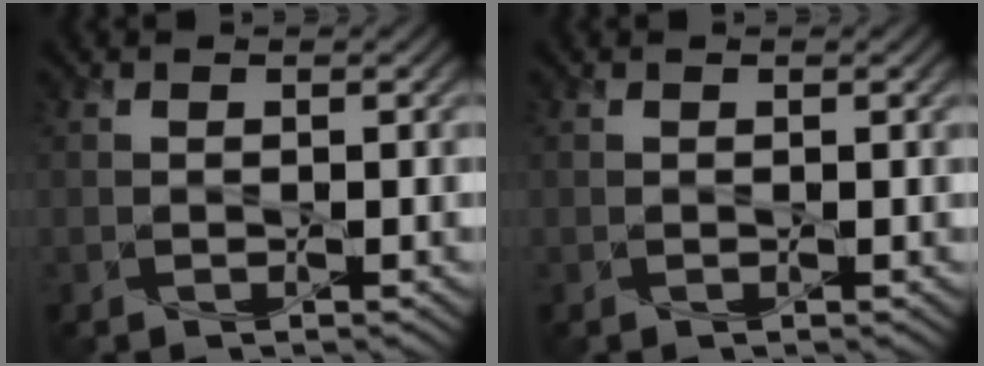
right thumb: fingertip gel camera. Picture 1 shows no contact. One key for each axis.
{"total": 0.0}